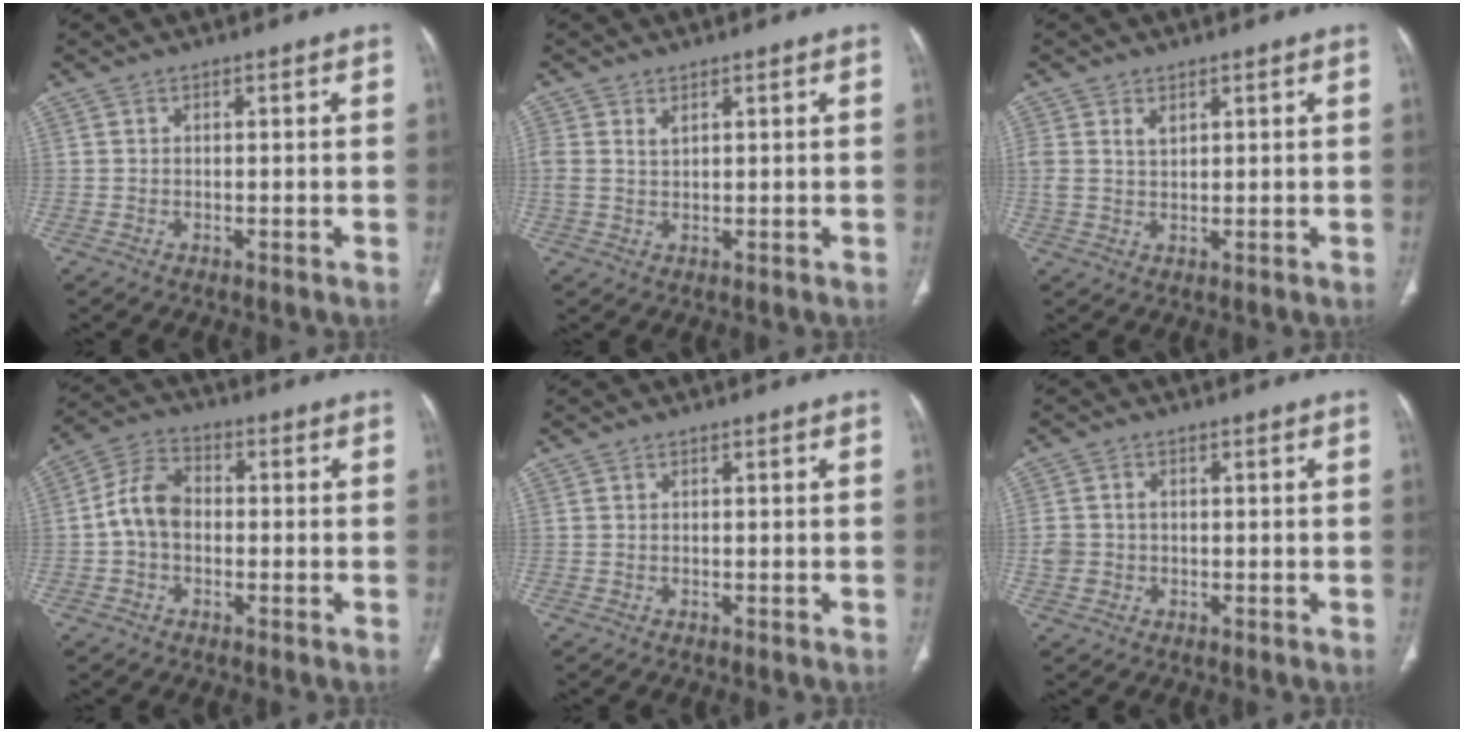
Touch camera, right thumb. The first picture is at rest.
{"total": 2.2, "force": [1.2, 1.2, 1.4], "torque": [-0.033, 0.001, 0.033]}
{"total": 2.9, "force": [1.4, 1.8, 1.8], "torque": [-0.033, -0.003, 0.036]}
{"total": 7.9, "force": [-0.7, 5.6, 5.5], "torque": [-0.097, 0.026, -0.024]}
{"total": 0.0}
{"total": 3.5, "force": [-0.3, 3.1, 1.6], "torque": [-0.029, 0.009, 0.000]}